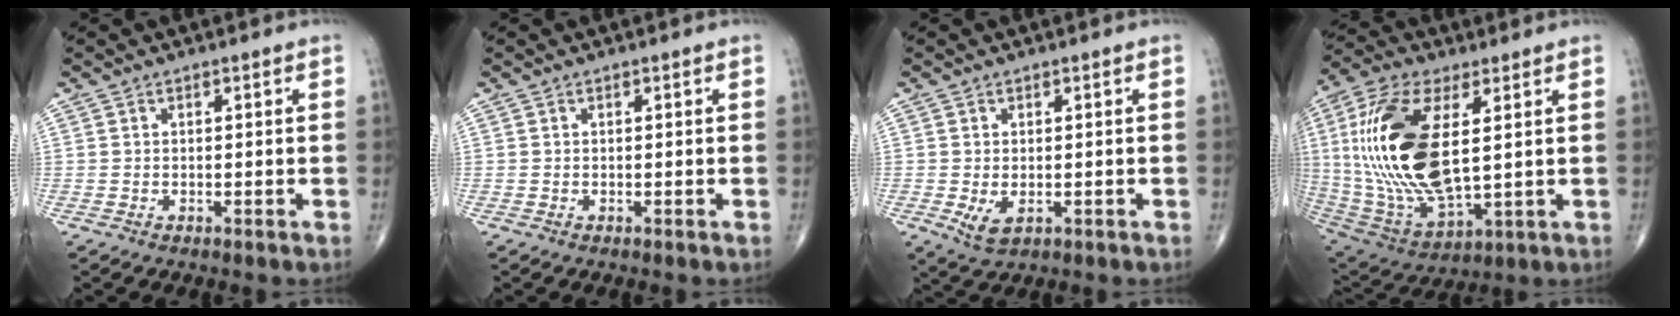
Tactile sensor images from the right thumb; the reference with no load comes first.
{"total": 0.0}
{"total": 3.5, "force": [-0.8, 1.9, 2.9], "torque": [-0.050, -0.009, -0.005]}
{"total": 24.2, "force": [3.6, 10.9, 21.3], "torque": [-0.448, -0.022, 0.074]}